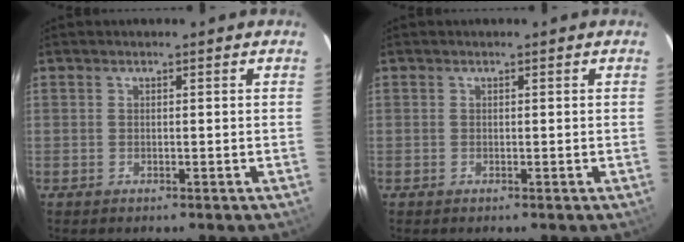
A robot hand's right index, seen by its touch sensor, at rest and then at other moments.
{"total": 0.0}